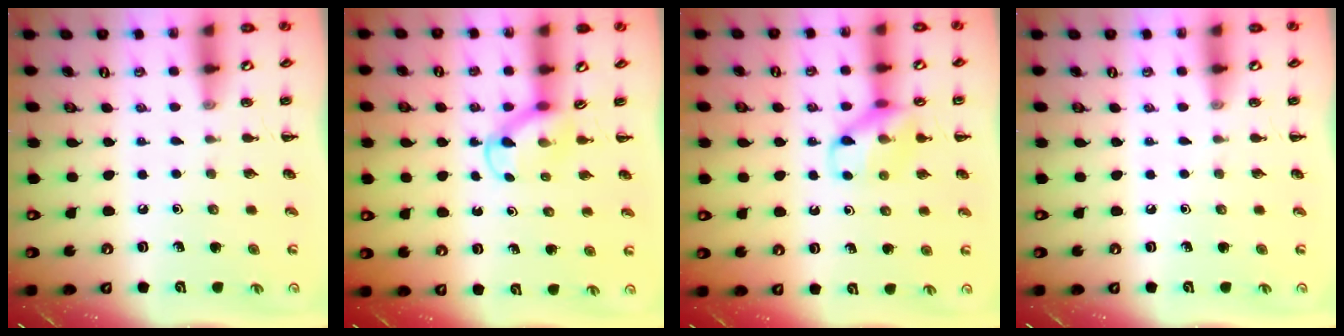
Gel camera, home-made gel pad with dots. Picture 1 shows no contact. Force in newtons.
{"total": 3.9, "press": 3.6, "slide": 1.4}
{"total": 12.7, "press": 12.6, "slide": 1.1}
{"total": 0.0}